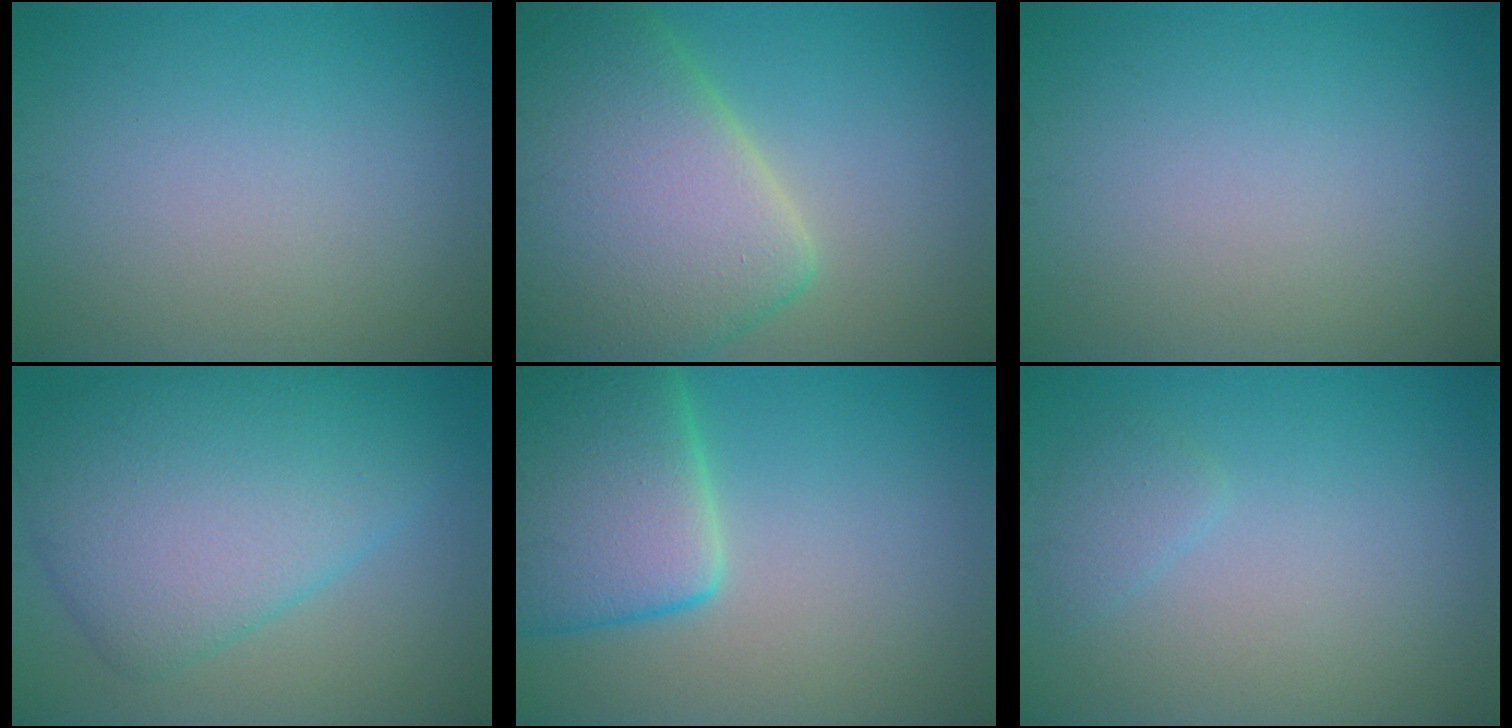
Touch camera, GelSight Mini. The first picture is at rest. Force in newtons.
{"total": 12.3, "press": 12.3, "slide": 0.9}
{"total": 0.0}
{"total": 9.3, "press": 9.3, "slide": 0.1}
{"total": 9.0, "press": 9.0, "slide": 0.9}
{"total": 1.3, "press": 1.2, "slide": 0.2}